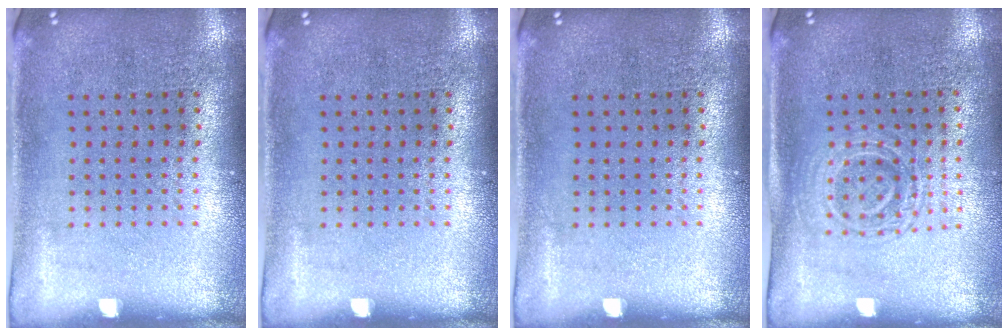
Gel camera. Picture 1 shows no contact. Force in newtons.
{"total": 0.0}
{"total": 0.0}
{"total": 1.5, "press": 1.4, "slide": 0.6}